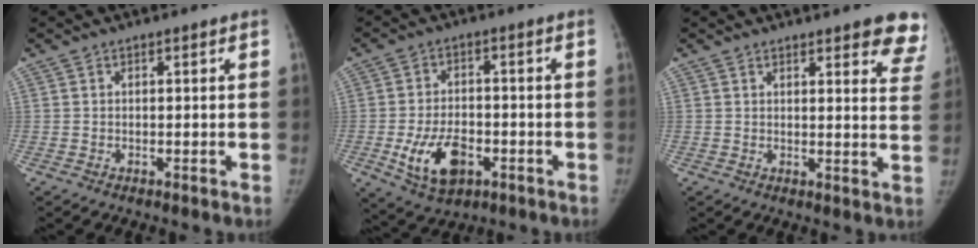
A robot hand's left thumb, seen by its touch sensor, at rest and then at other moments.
{"total": 9.8, "force": [-3.2, 6.0, 7.1], "torque": [-0.117, 0.008, -0.046]}
{"total": 10.9, "force": [8.2, 2.9, 6.5], "torque": [-0.039, -0.036, 0.078]}